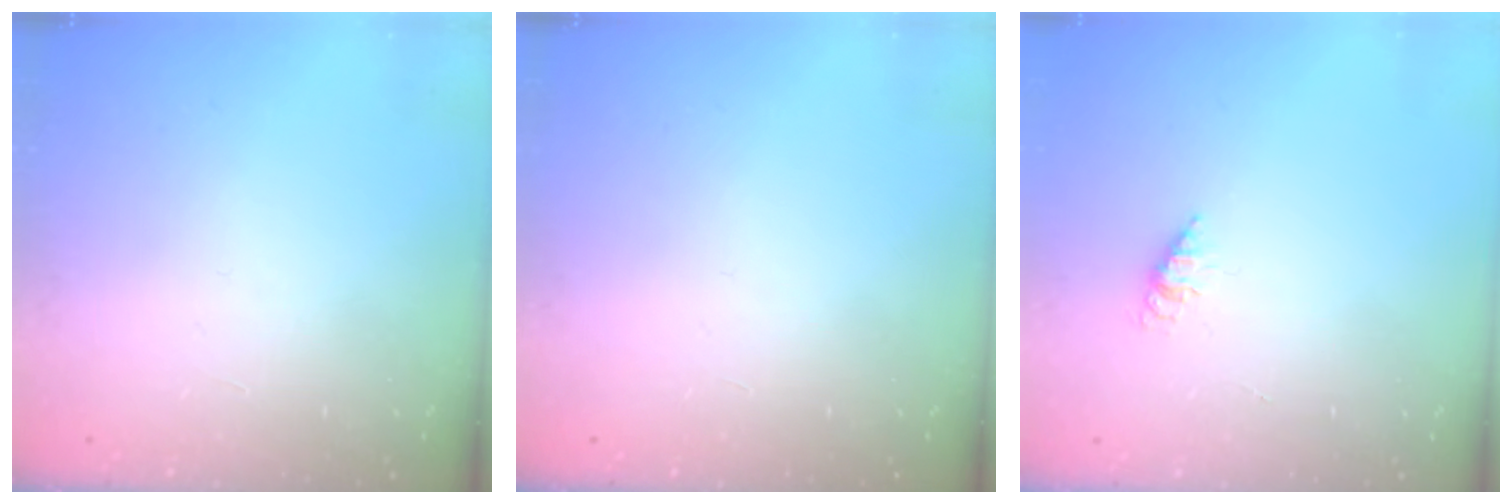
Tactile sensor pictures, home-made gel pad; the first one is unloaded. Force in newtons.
{"total": 0.0}
{"total": 1.1, "press": 1.1, "slide": 0.2}